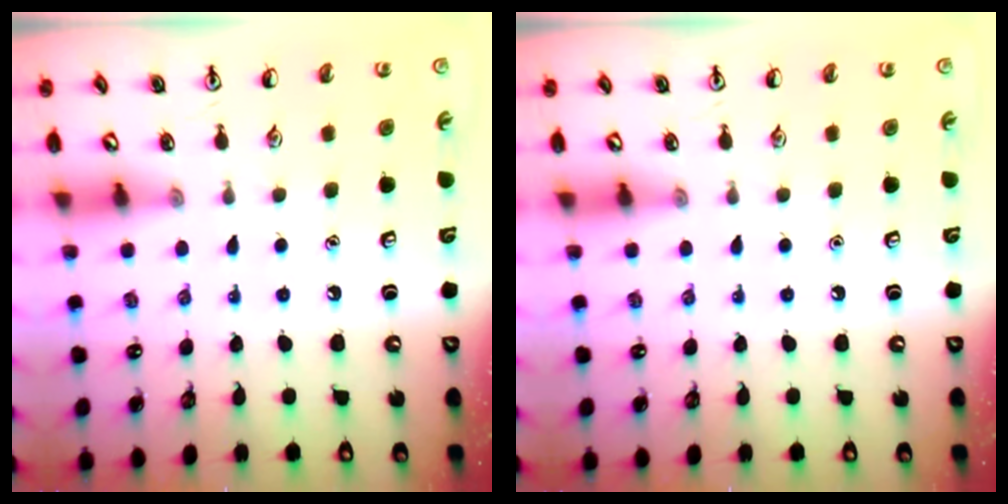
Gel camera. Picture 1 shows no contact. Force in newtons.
{"total": 0.0}